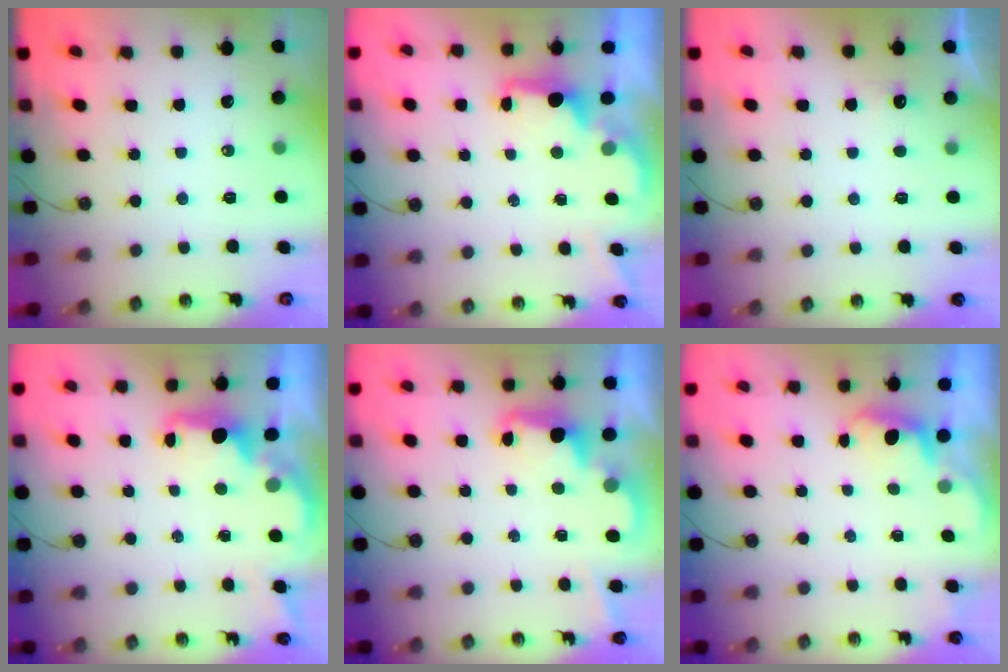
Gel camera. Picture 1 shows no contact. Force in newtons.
{"total": 1.9, "press": 1.7, "slide": 0.8}
{"total": 4.1, "press": 3.9, "slide": 1.1}
{"total": 2.2, "press": 2.0, "slide": 0.8}
{"total": 2.5, "press": 2.5, "slide": 0.6}
{"total": 0.8, "press": 0.4, "slide": 0.7}